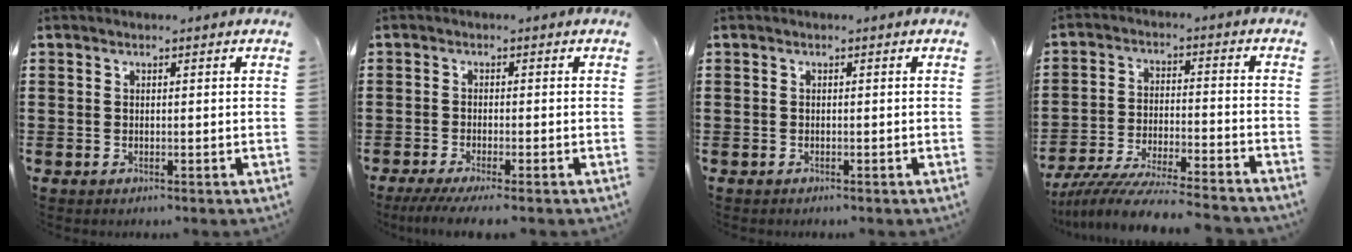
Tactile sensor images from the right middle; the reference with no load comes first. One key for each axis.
{"total": 2.7, "fx": -2.1, "fy": -0.1, "fz": 1.7, "tx": -0.042, "ty": -0.009, "tz": -0.043}
{"total": 0.0}
{"total": 7.9, "fx": -7.5, "fy": -0.2, "fz": 2.4, "tx": -0.053, "ty": -0.006, "tz": -0.148}